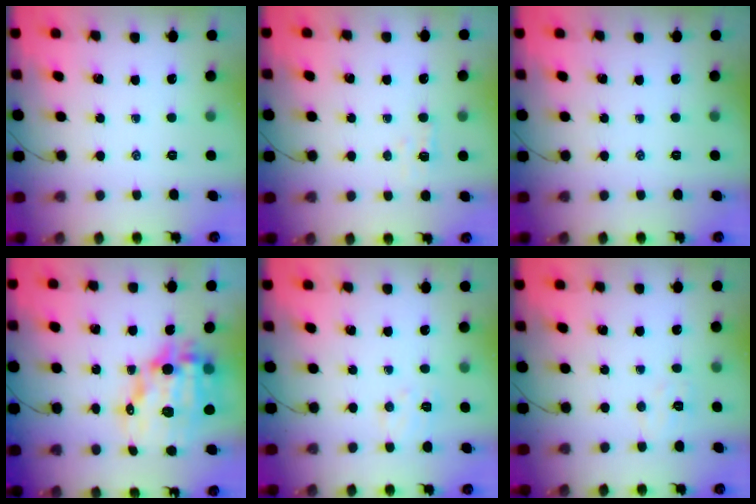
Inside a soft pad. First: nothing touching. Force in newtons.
{"total": 2.9, "press": 2.8, "slide": 1.0}
{"total": 0.0}
{"total": 15.0, "press": 14.6, "slide": 3.4}
{"total": 5.0, "press": 4.9, "slide": 1.0}
{"total": 4.0, "press": 3.9, "slide": 1.0}